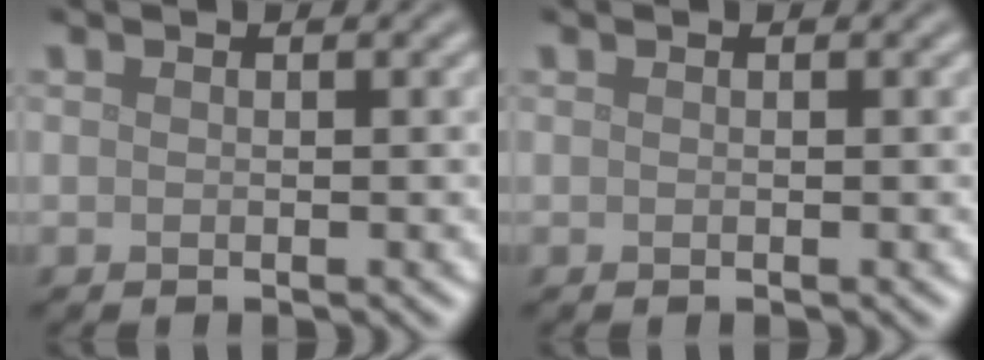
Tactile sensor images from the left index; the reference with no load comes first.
{"total": 0.0}